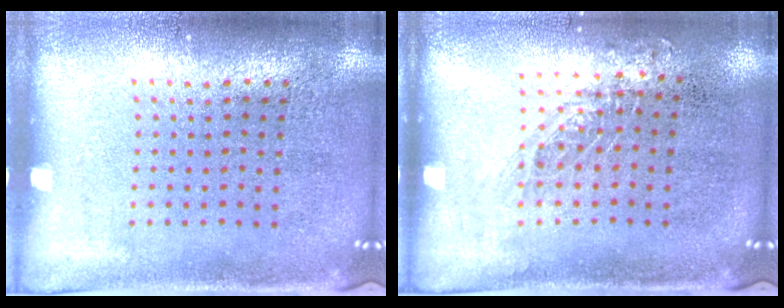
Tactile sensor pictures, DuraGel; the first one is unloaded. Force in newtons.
{"total": 0.8, "press": 0.8, "slide": 0.2}